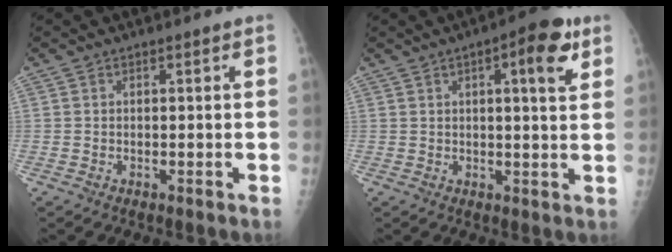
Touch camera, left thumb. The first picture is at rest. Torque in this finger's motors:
{"motor_torque": [-0.31, 0.06, -0.17, -0.27, 0.11]}